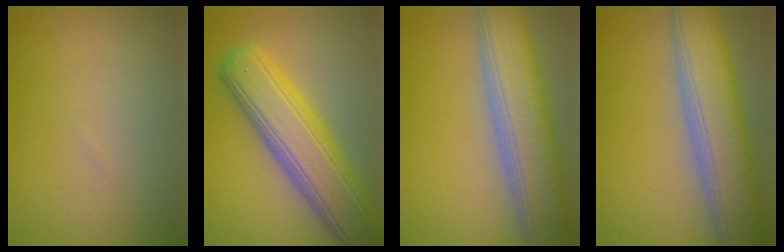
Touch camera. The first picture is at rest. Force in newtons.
{"total": 9.1, "press": 9.0, "slide": 0.9}
{"total": 10.0, "press": 9.9, "slide": 0.9}
{"total": 10.0, "press": 10.0, "slide": 0.7}